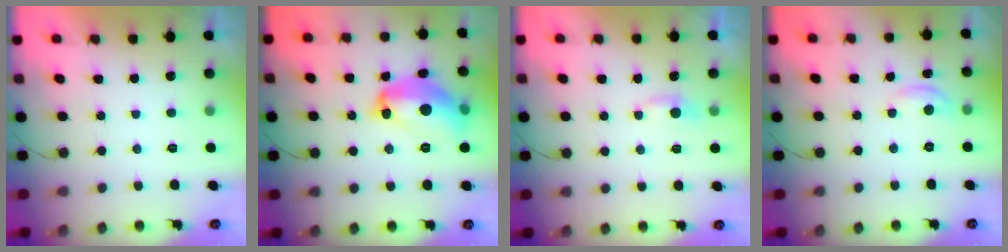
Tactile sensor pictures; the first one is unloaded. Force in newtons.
{"total": 15.4, "press": 15.4, "slide": 0.8}
{"total": 3.3, "press": 3.3, "slide": 0.4}
{"total": 4.6, "press": 4.6, "slide": 0.2}